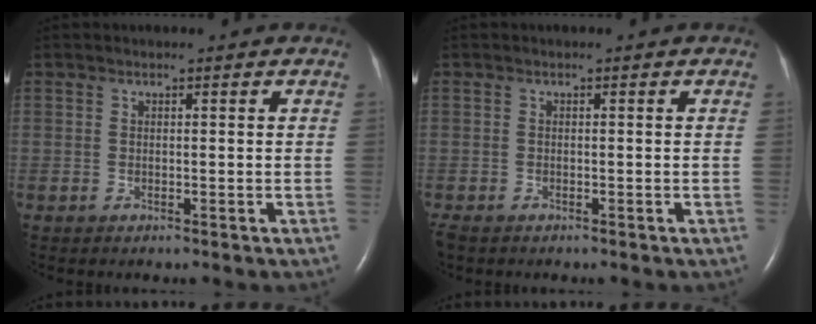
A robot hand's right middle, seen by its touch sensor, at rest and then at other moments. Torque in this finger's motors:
{"motor_torque": [0.31, -0.29, 0.08, 0.00]}